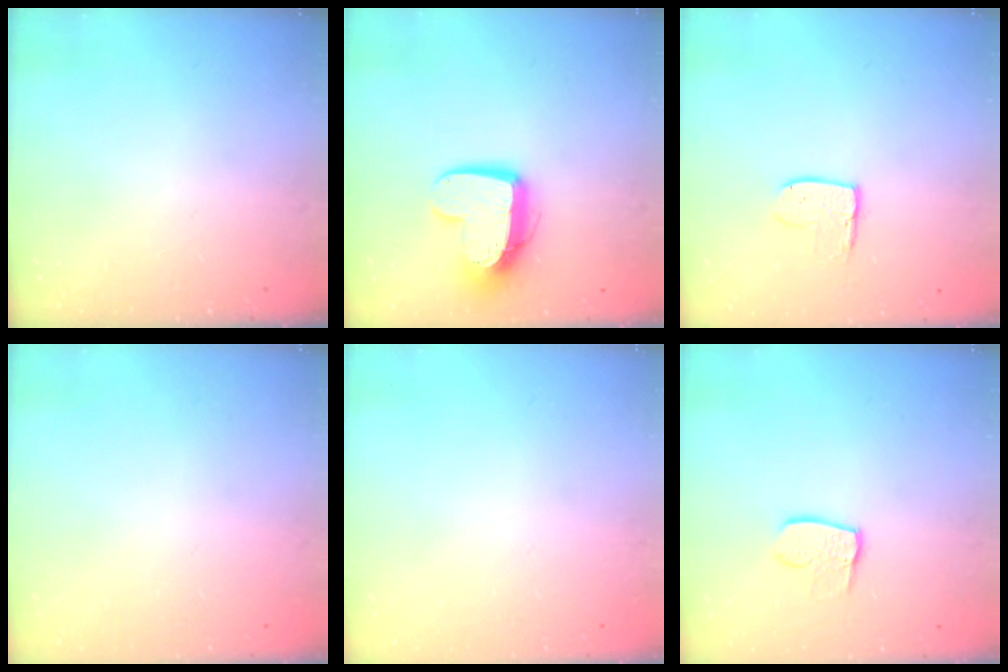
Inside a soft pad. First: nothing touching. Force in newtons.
{"total": 12.9, "press": 12.8, "slide": 1.1}
{"total": 8.4, "press": 8.4, "slide": 0.3}
{"total": 0.0}
{"total": 0.0}
{"total": 7.7, "press": 7.7, "slide": 0.7}